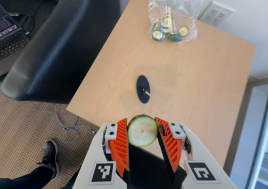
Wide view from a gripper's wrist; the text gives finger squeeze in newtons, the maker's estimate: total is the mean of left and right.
{"total": 10.2, "left": 10.5, "right": 10.0}